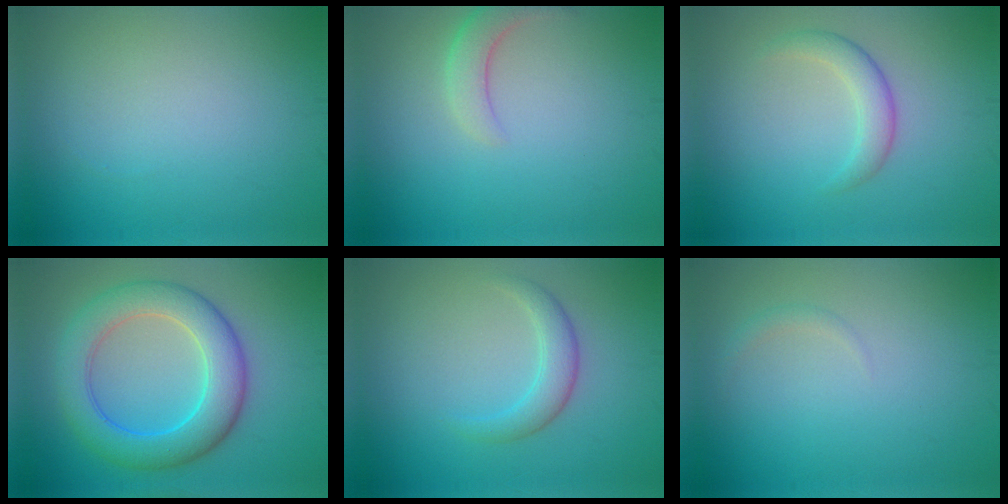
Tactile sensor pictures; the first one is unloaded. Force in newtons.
{"total": 2.4, "press": 2.4, "slide": 0.2}
{"total": 2.5, "press": 2.5, "slide": 0.0}
{"total": 7.4, "press": 7.4, "slide": 0.1}
{"total": 2.7, "press": 2.7, "slide": 0.1}
{"total": 0.7, "press": 0.7, "slide": 0.1}